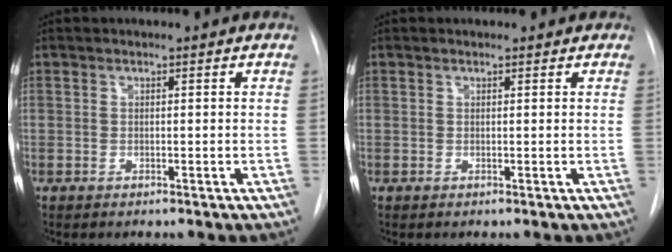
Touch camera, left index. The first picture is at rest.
{"total": 1.6, "force": [1.4, 0.8, 0.4], "torque": [-0.004, 0.011, 0.010]}